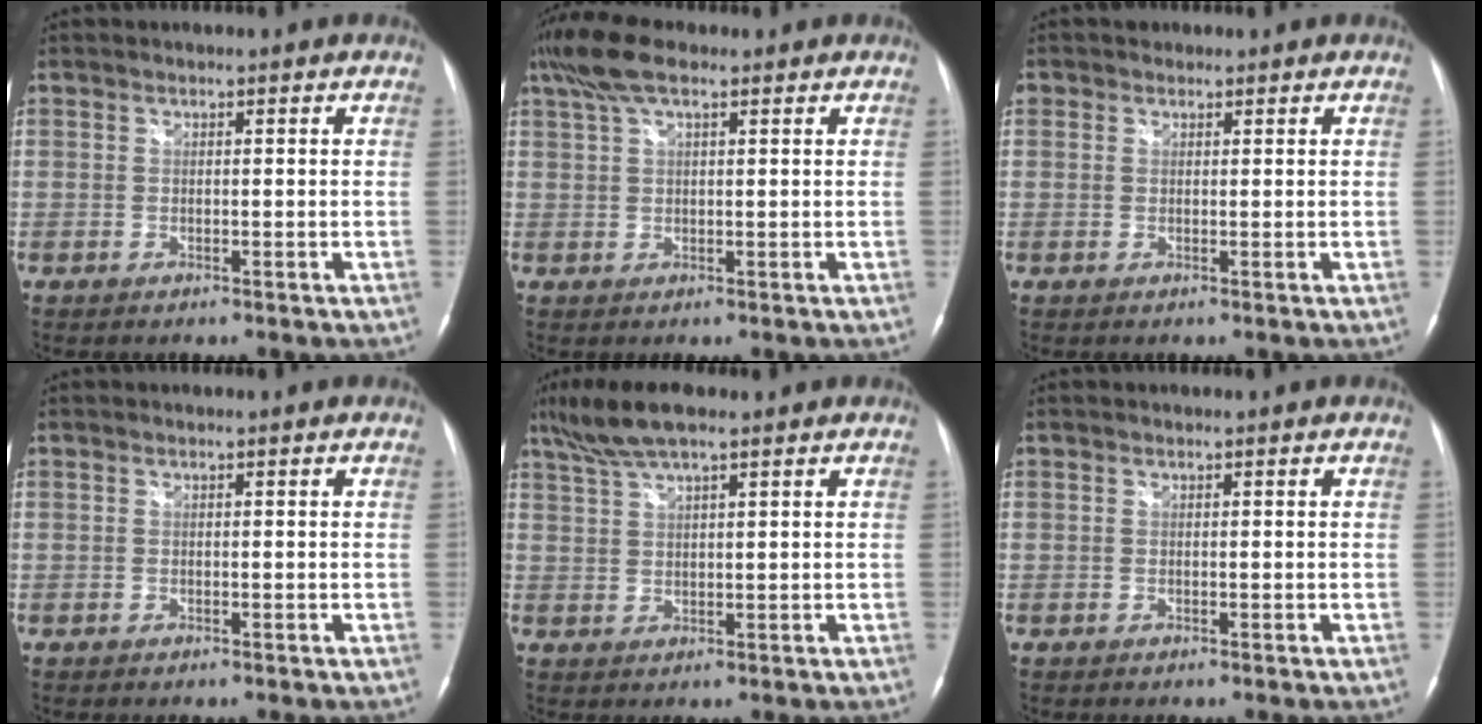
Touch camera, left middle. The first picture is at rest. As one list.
[{"total": 6.7, "force": [4.4, 2.0, 4.7], "torque": [-0.107, 0.032, 0.083]}, {"total": 1.3, "force": [0.7, 1.1, 0.1], "torque": [0.004, 0.005, 0.008]}, {"total": 0.0}, {"total": 6.9, "force": [5.1, 1.0, 4.5], "torque": [-0.098, 0.023, 0.095]}, {"total": 0.0}]